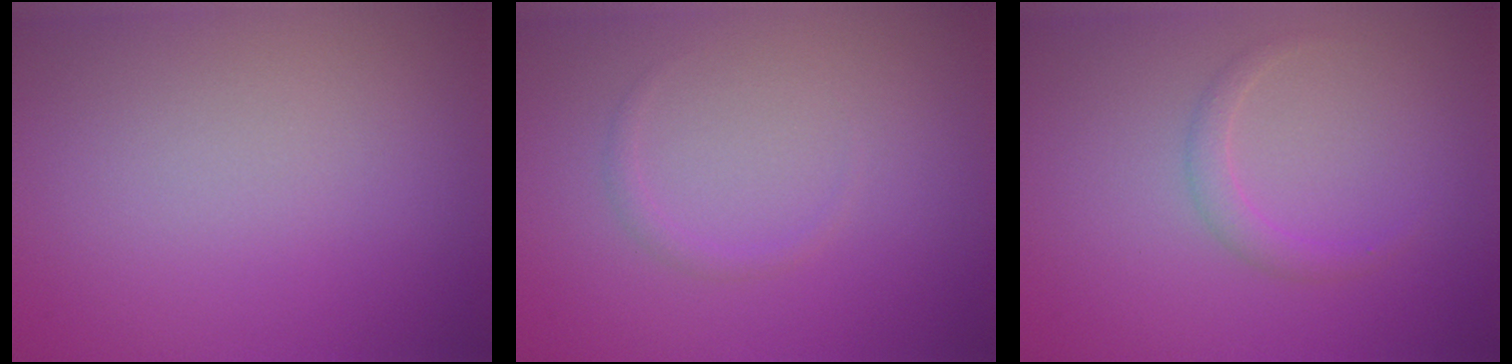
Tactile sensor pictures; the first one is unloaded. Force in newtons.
{"total": 0.7, "press": 0.7, "slide": 0.0}
{"total": 1.3, "press": 1.2, "slide": 0.2}